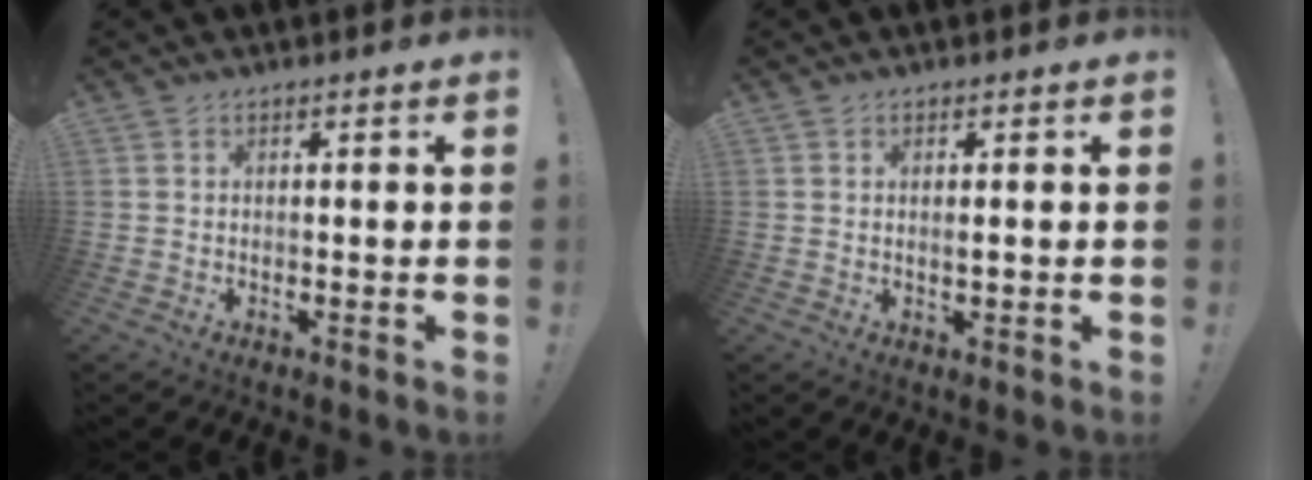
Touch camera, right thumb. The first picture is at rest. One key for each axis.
{"total": 1.2, "fx": 0.0, "fy": 0.2, "fz": 1.2, "tx": -0.012, "ty": -0.005, "tz": -0.002}